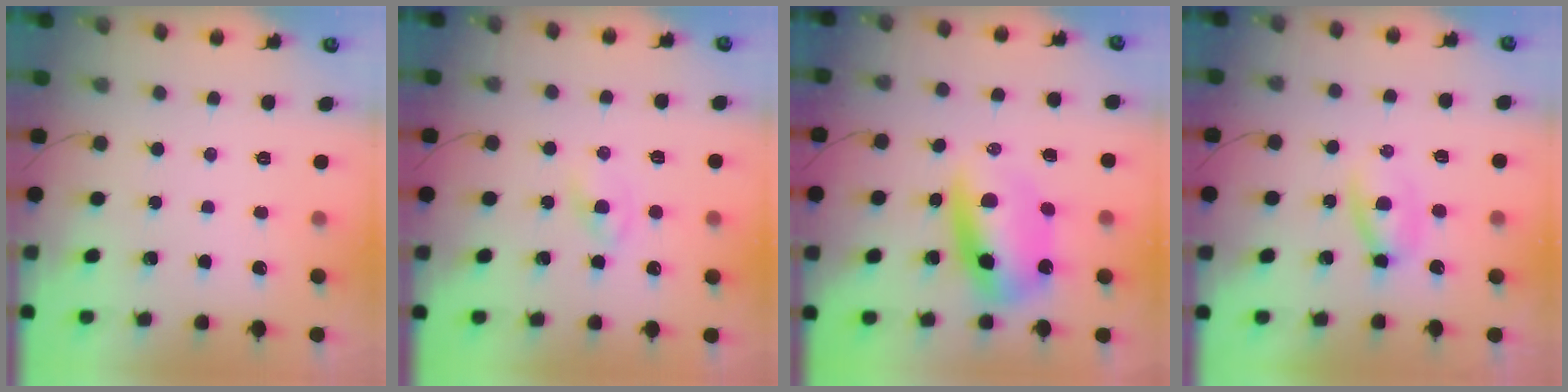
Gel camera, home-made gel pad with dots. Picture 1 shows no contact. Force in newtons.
{"total": 1.6, "press": 1.4, "slide": 0.9}
{"total": 10.4, "press": 10.1, "slide": 2.5}
{"total": 4.0, "press": 3.9, "slide": 1.0}